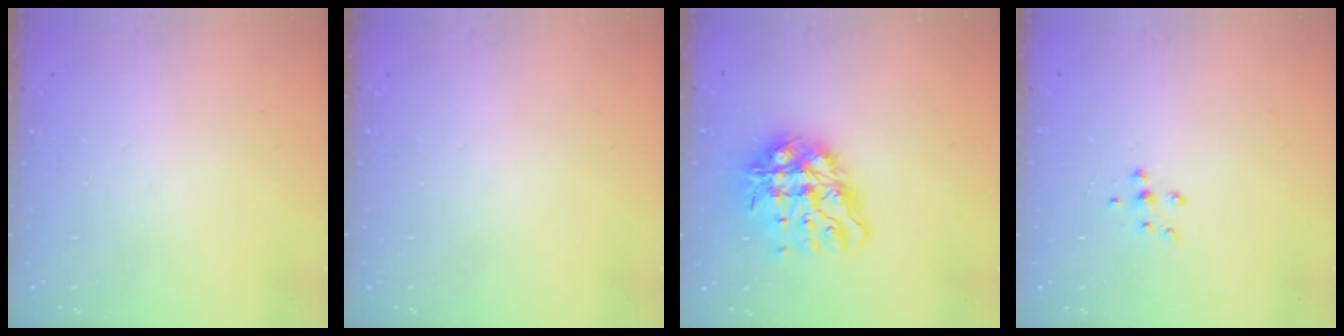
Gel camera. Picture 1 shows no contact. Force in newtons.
{"total": 0.0}
{"total": 12.9, "press": 12.8, "slide": 1.8}
{"total": 5.9, "press": 5.8, "slide": 0.8}